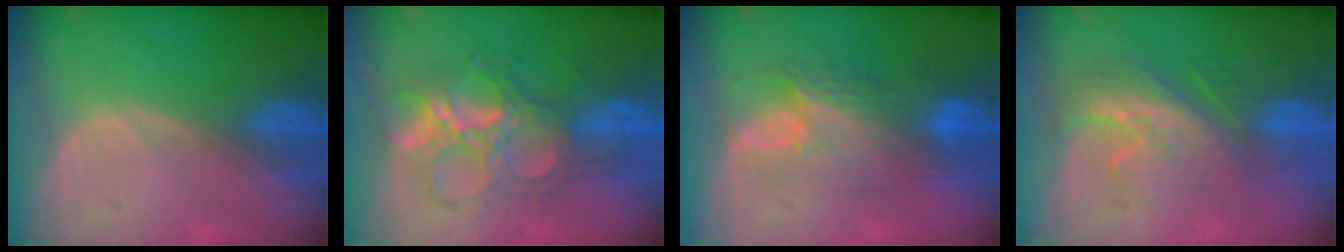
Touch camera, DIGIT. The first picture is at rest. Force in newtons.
{"total": 9.0, "press": 8.8, "slide": 1.8}
{"total": 8.3, "press": 7.9, "slide": 2.3}
{"total": 8.8, "press": 7.5, "slide": 4.6}